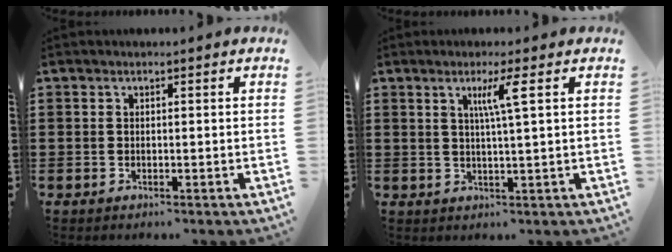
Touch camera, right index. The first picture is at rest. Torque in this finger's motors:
{"motor_torque": [0.76, 0.06, 0.35, 0.10]}